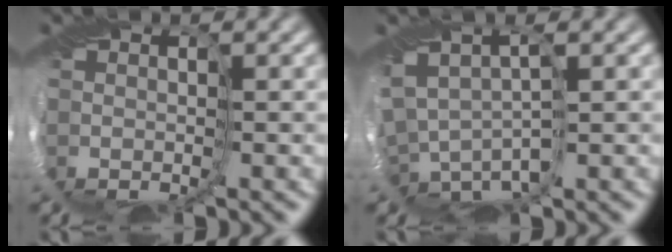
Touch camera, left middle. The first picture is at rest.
{"total": 2.8, "force": [-0.2, 1.7, 2.2], "torque": [-0.073, 0.001, 0.016]}